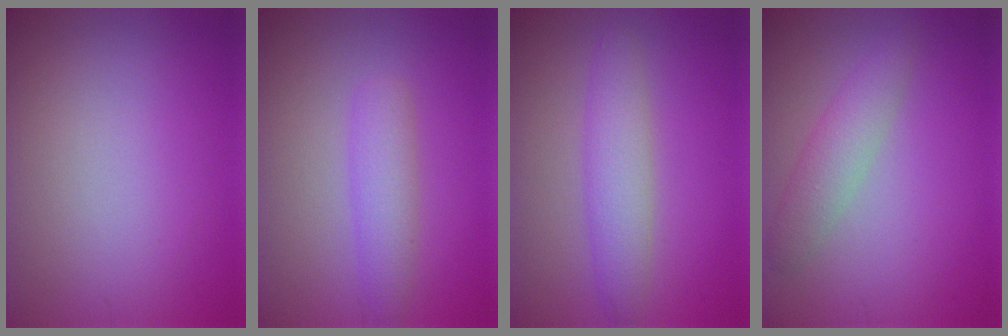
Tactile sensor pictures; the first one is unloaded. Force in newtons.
{"total": 2.8, "press": 2.8, "slide": 0.1}
{"total": 3.5, "press": 3.5, "slide": 0.1}
{"total": 2.7, "press": 2.7, "slide": 0.1}